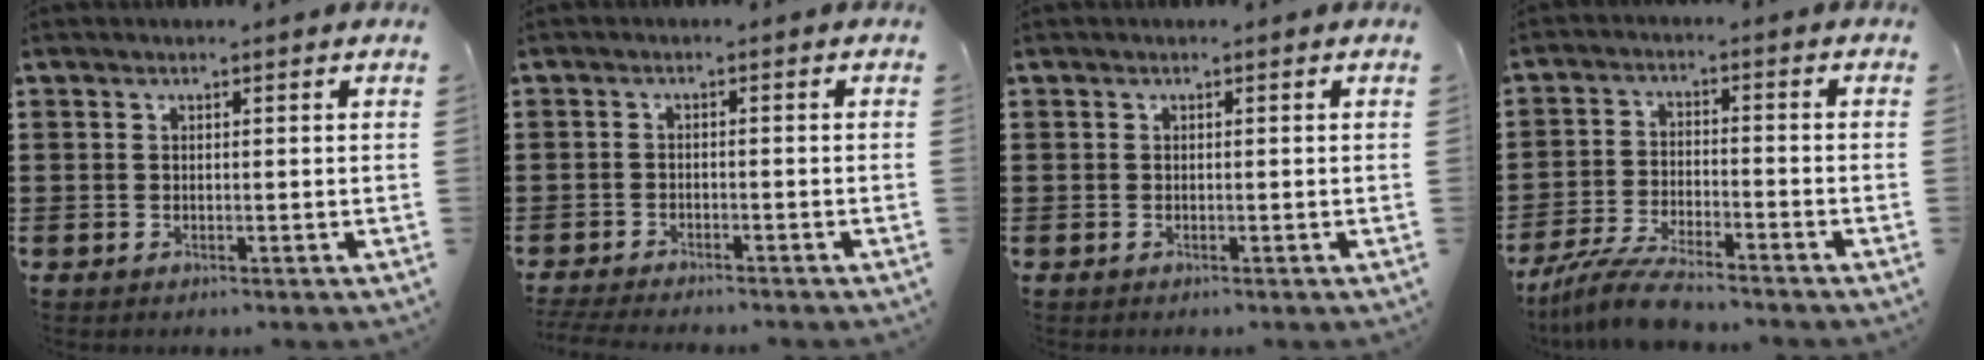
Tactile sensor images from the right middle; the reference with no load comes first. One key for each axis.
{"total": 2.4, "fx": -2.4, "fy": -0.1, "fz": 0.3, "tx": -0.016, "ty": -0.007, "tz": -0.051}
{"total": 0.0}
{"total": 7.0, "fx": -6.2, "fy": 0.6, "fz": 3.2, "tx": -0.075, "ty": -0.008, "tz": -0.118}